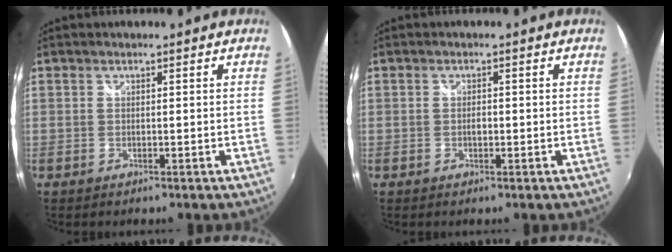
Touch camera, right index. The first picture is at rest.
{"total": 1.2, "force": [-0.3, 0.8, 0.9], "torque": [-0.017, 0.001, -0.007]}